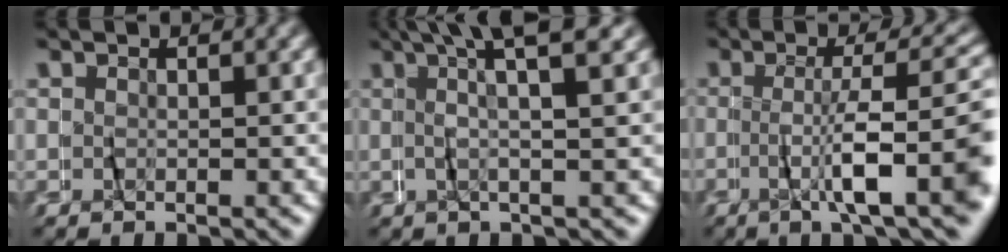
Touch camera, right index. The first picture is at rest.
{"total": 5.3, "force": [2.8, -0.1, 4.5], "torque": [-0.078, 0.020, 0.039]}
{"total": 7.2, "force": [-2.1, 0.5, 6.9], "torque": [-0.101, 0.000, -0.032]}